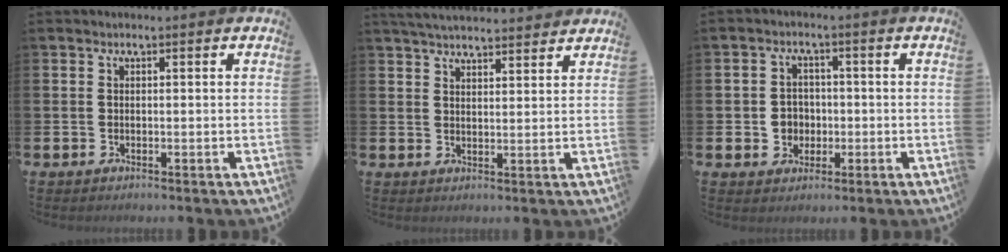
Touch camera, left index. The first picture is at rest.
{"total": 4.5, "force": [4.4, 0.5, 0.6], "torque": [-0.023, -0.016, 0.081]}
{"total": 3.5, "force": [-0.5, 3.3, 0.9], "torque": [-0.016, 0.003, -0.018]}